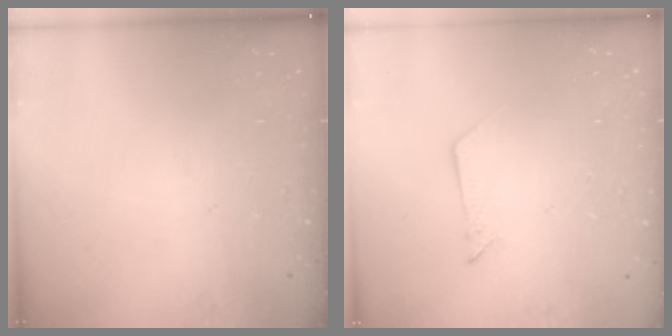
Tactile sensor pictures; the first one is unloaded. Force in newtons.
{"total": 2.5, "press": 2.5, "slide": 0.2}